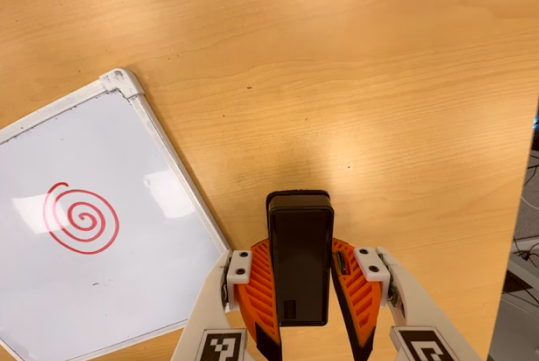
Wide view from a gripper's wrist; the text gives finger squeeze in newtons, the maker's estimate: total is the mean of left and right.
{"total": 9.6, "left": 7.2, "right": 11.9}